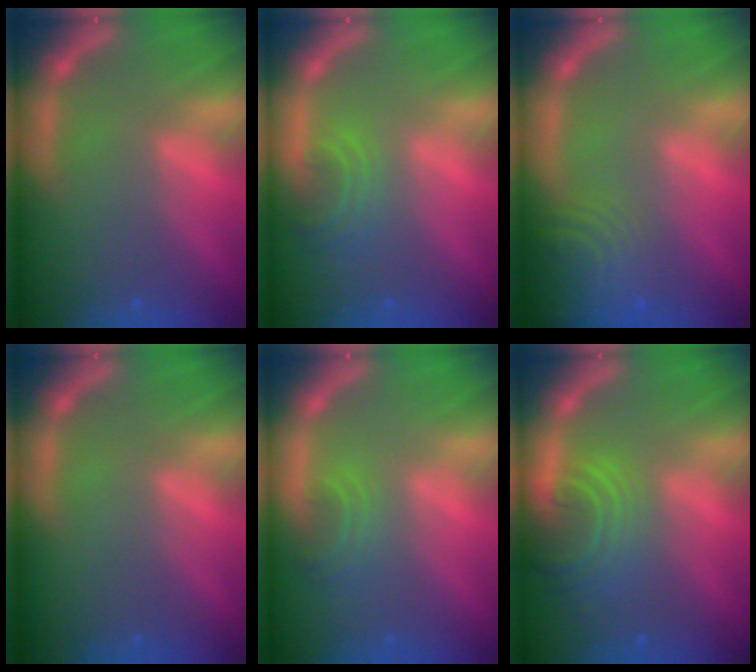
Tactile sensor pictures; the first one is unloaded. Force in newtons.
{"total": 2.9}
{"total": 7.0}
{"total": 0.0}
{"total": 2.4}
{"total": 6.1}